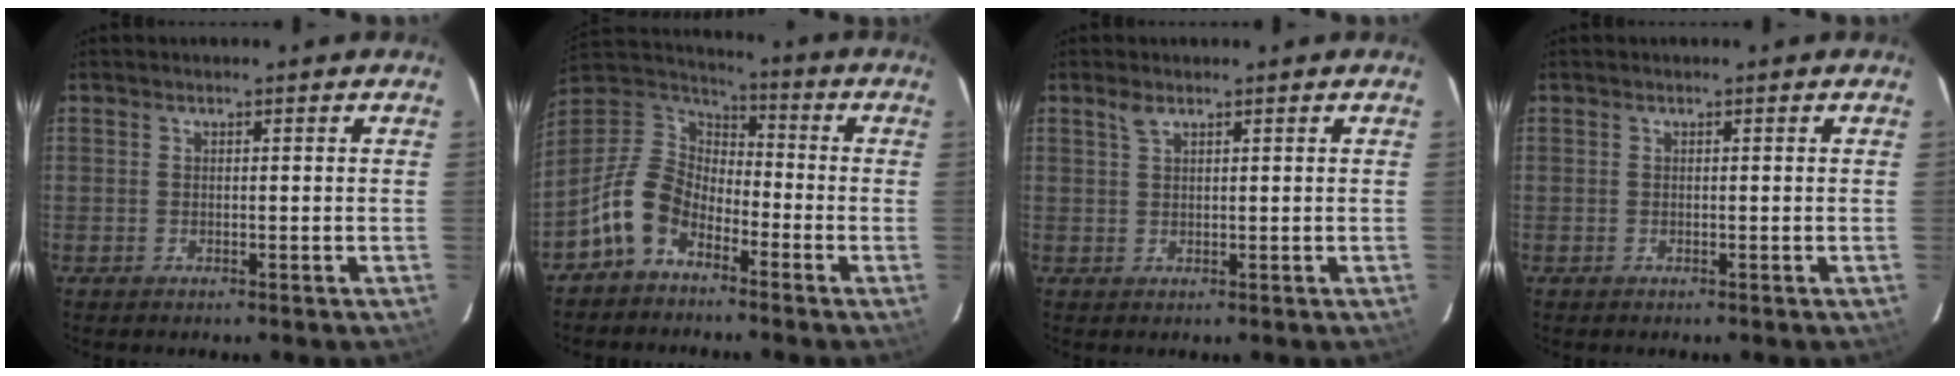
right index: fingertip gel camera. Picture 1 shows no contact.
{"total": 11.4, "force": [-6.6, 7.3, 5.8], "torque": [-0.125, 0.024, -0.134]}
{"total": 1.6, "force": [1.1, 0.6, 1.0], "torque": [-0.019, 0.005, 0.022]}
{"total": 0.0}